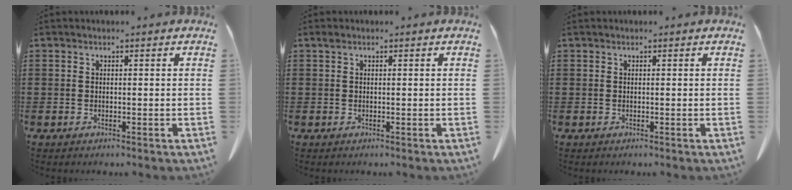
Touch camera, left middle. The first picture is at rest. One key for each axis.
{"total": 0.5, "fx": 0.3, "fy": 0.3, "fz": 0.3, "tx": -0.007, "ty": 0.001, "tz": 0.007}
{"total": 0.0}